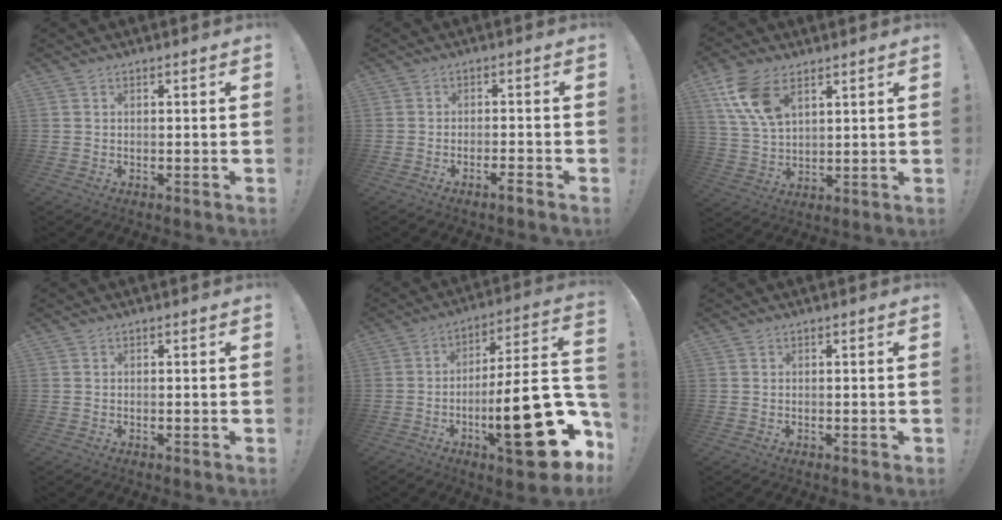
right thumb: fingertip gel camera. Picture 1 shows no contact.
{"total": 3.1, "force": [-2.3, 0.2, 2.1], "torque": [-0.031, 0.009, -0.038]}
{"total": 12.2, "force": [6.6, 6.7, 7.7], "torque": [-0.158, -0.018, 0.127]}
{"total": 0.0}
{"total": 27.5, "force": [-9.2, 7.2, 24.9], "torque": [-0.359, 0.042, -0.137]}
{"total": 0.6, "force": [0.2, 0.5, 0.3], "torque": [-0.003, 0.000, 0.004]}